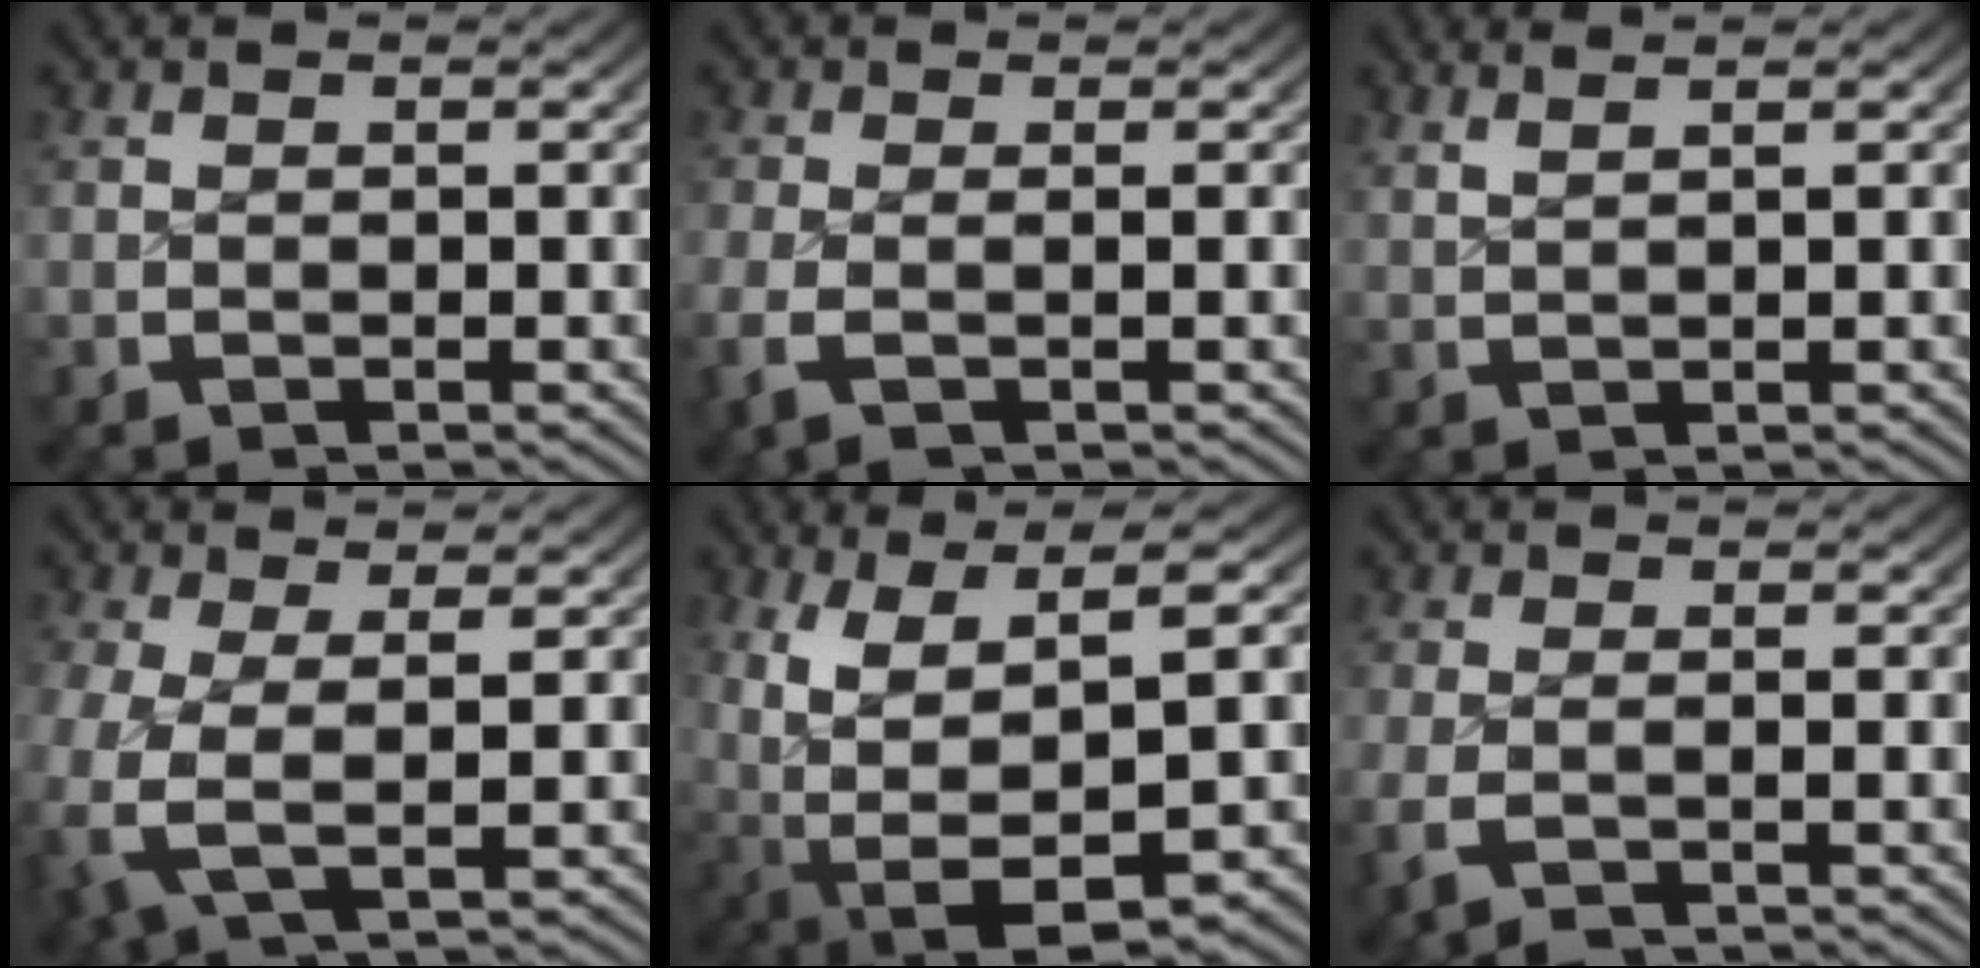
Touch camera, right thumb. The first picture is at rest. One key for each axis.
{"total": 2.3, "fx": -0.6, "fy": 0.8, "fz": 2.1, "tx": -0.062, "ty": -0.009, "tz": -0.008}
{"total": 2.5, "fx": 2.0, "fy": 0.0, "fz": 1.6, "tx": -0.019, "ty": 0.011, "tz": 0.036}
{"total": 6.1, "fx": 0.0, "fy": 2.7, "fz": 5.5, "tx": -0.151, "ty": -0.027, "tz": 0.017}
{"total": 12.4, "fx": -1.6, "fy": 7.1, "fz": 10.1, "tx": -0.211, "ty": -0.040, "tz": 0.000}
{"total": 2.5, "fx": -1.0, "fy": 0.9, "fz": 2.1, "tx": -0.058, "ty": -0.006, "tz": -0.015}